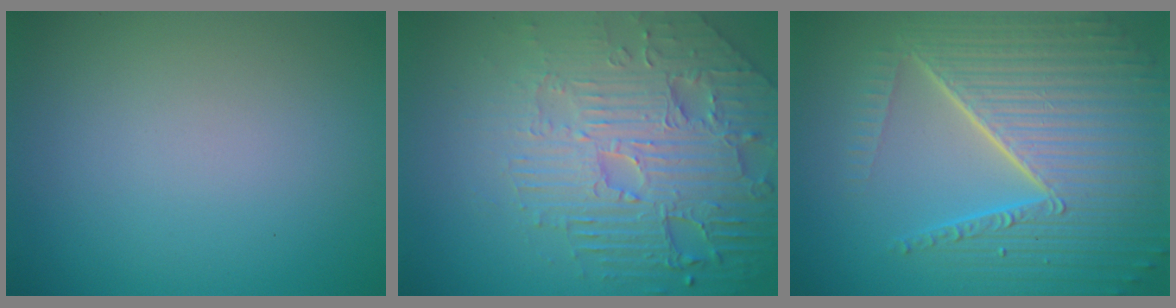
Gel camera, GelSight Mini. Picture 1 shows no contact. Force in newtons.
{"total": 8.3, "press": 6.1, "slide": 5.7}
{"total": 10.1, "press": 6.3, "slide": 7.8}